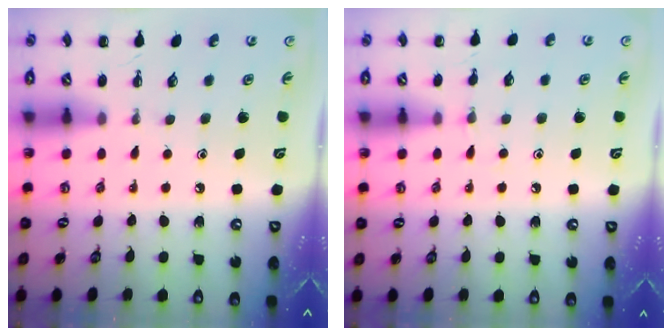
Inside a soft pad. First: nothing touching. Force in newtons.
{"total": 4.3, "press": 4.0, "slide": 1.5}